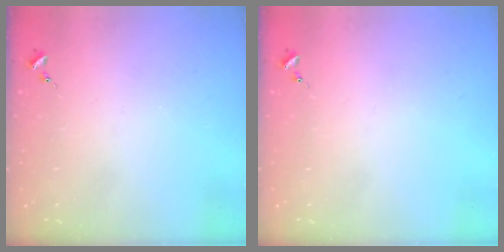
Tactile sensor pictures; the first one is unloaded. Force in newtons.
{"total": 0.0}